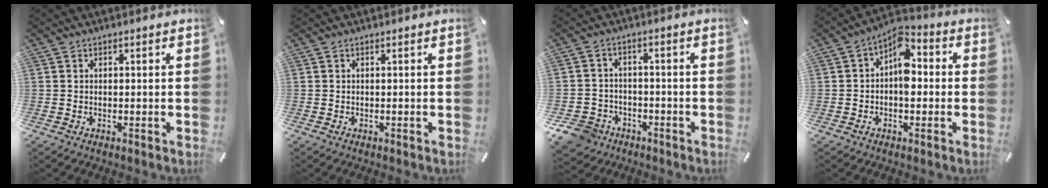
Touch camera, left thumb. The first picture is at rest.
{"total": 0.0}
{"total": 7.3, "force": [-4.3, 5.6, 1.8], "torque": [-0.049, 0.030, -0.081]}
{"total": 7.7, "force": [0.2, 4.7, 6.0], "torque": [-0.081, -0.006, 0.000]}